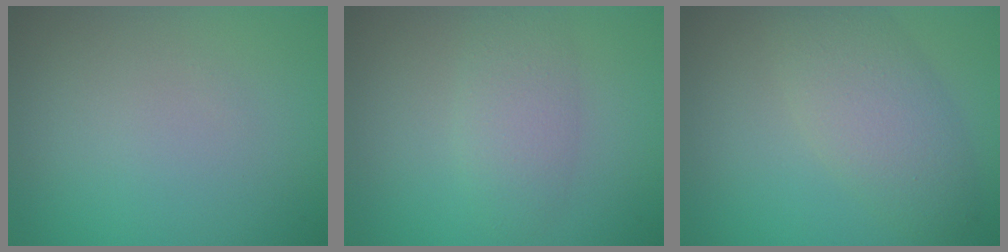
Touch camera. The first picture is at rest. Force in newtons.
{"total": 2.8, "press": 2.8, "slide": 0.2}
{"total": 4.6, "press": 4.6, "slide": 0.2}